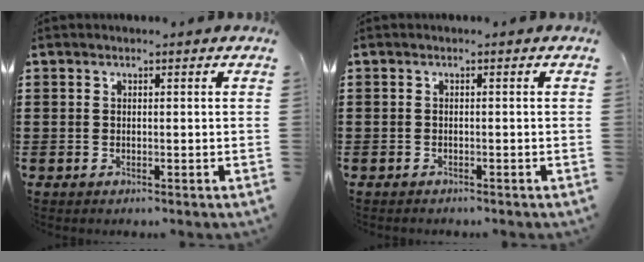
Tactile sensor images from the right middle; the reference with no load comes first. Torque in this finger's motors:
{"motor_torque": [0.02, -0.01, 0.11, 0.00]}